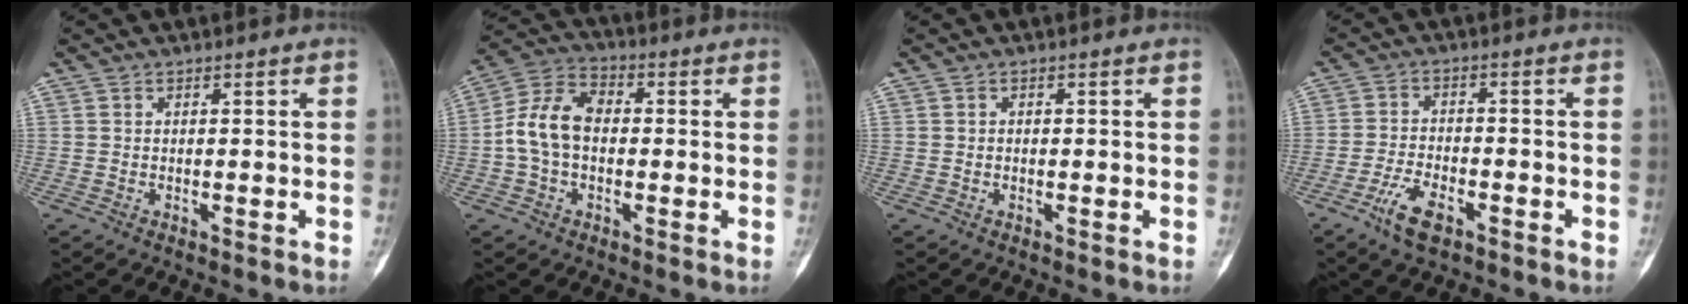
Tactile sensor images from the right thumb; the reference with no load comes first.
{"total": 10.3, "force": [-0.6, 7.2, 7.3], "torque": [-0.130, 0.033, -0.025]}
{"total": 0.6, "force": [-0.2, 0.5, 0.1], "torque": [0.006, 0.004, -0.005]}
{"total": 6.8, "force": [-4.1, 3.0, 4.4], "torque": [-0.084, 0.017, -0.076]}